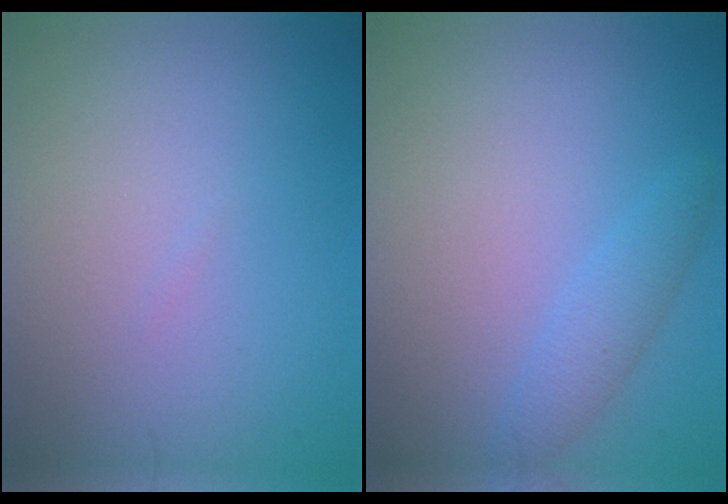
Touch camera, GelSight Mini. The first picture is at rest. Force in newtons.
{"total": 1.9, "press": 1.9, "slide": 0.1}